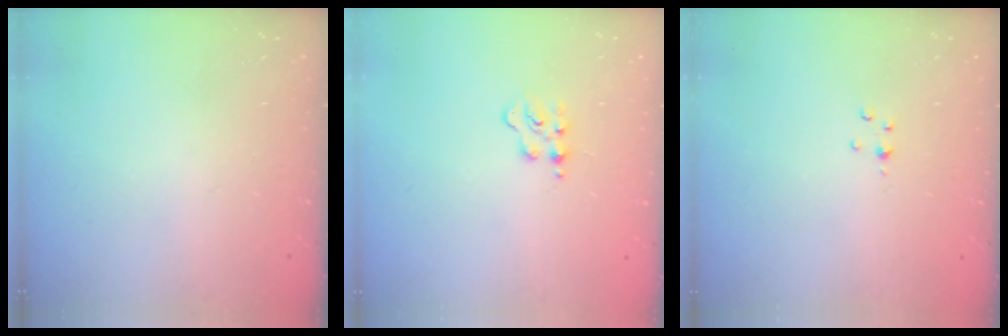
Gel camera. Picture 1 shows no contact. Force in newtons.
{"total": 2.8, "press": 2.8, "slide": 0.3}
{"total": 2.5, "press": 2.5, "slide": 0.3}